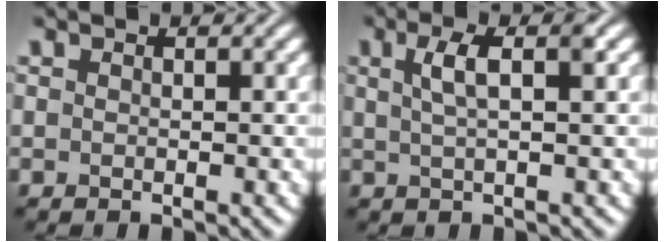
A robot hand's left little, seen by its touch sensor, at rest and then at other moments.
{"total": 3.3, "force": [0.9, 0.9, 3.0], "torque": [-0.047, 0.008, 0.014]}